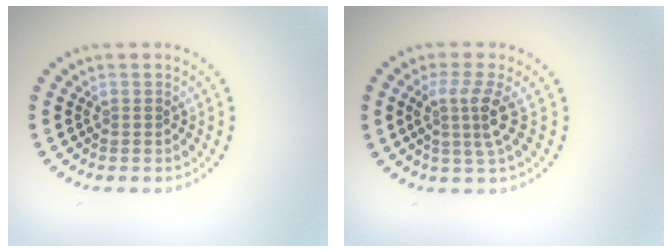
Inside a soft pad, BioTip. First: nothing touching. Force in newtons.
{"total": 3.1, "press": 2.2, "slide": 2.1}